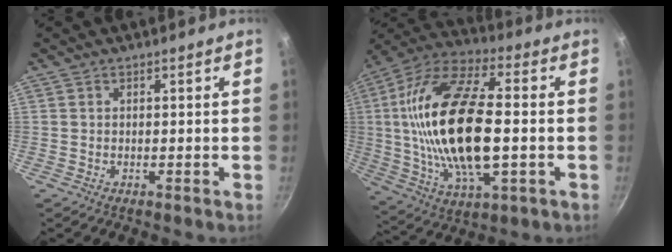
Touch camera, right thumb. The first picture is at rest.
{"total": 25.8, "force": [-0.3, 11.7, 23.0], "torque": [-0.449, 0.020, -0.012]}